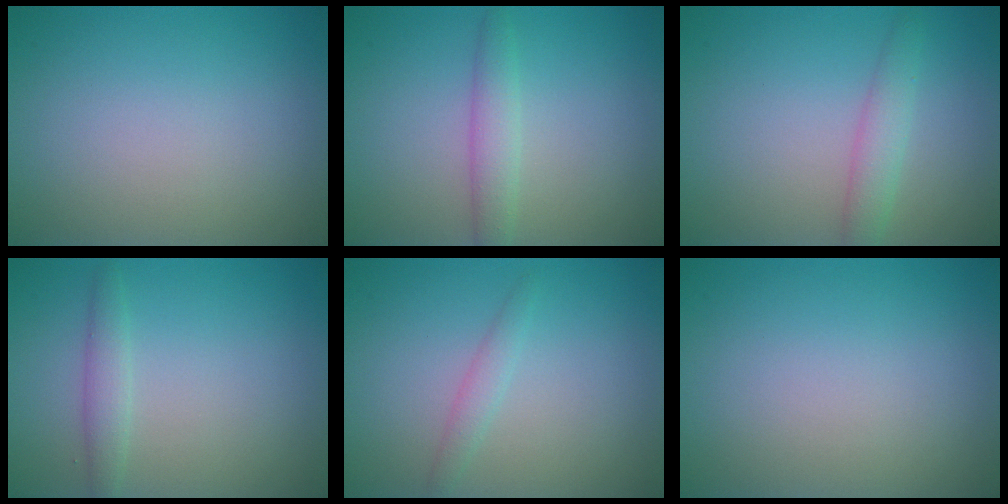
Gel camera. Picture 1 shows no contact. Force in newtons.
{"total": 2.1, "press": 2.1, "slide": 0.1}
{"total": 2.2, "press": 2.2, "slide": 0.1}
{"total": 1.7, "press": 1.7, "slide": 0.1}
{"total": 1.2, "press": 1.2, "slide": 0.1}
{"total": 0.0}